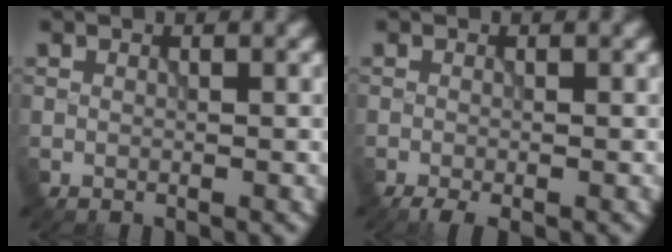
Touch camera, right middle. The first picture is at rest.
{"total": 1.7, "force": [-1.3, 0.3, 1.1], "torque": [-0.019, -0.005, -0.025]}